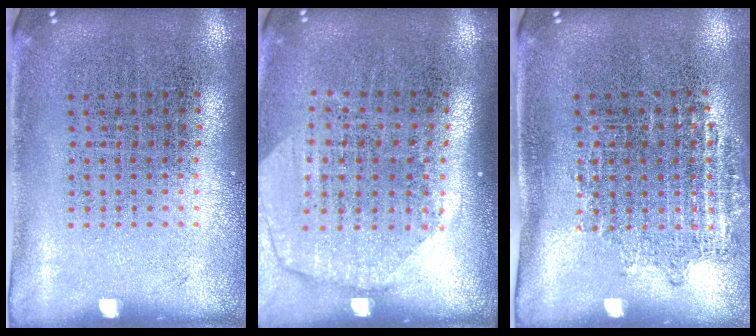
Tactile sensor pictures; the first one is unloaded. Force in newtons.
{"total": 1.9, "press": 1.6, "slide": 1.0}
{"total": 1.0, "press": 0.9, "slide": 0.4}